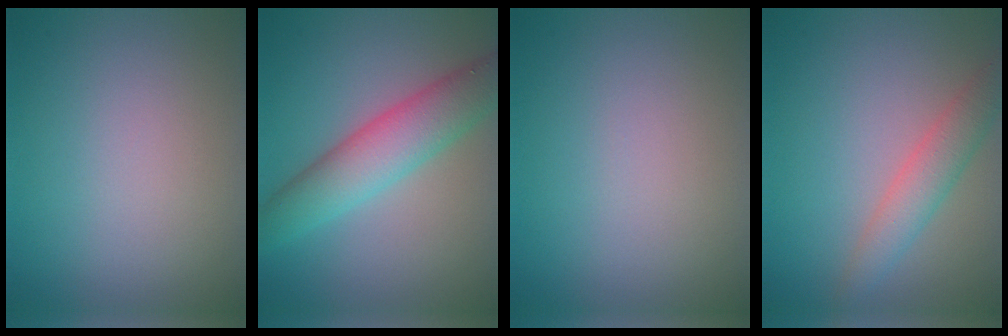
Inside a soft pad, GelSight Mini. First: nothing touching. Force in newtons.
{"total": 6.0, "press": 6.0, "slide": 0.1}
{"total": 0.0}
{"total": 3.1, "press": 3.1, "slide": 0.0}